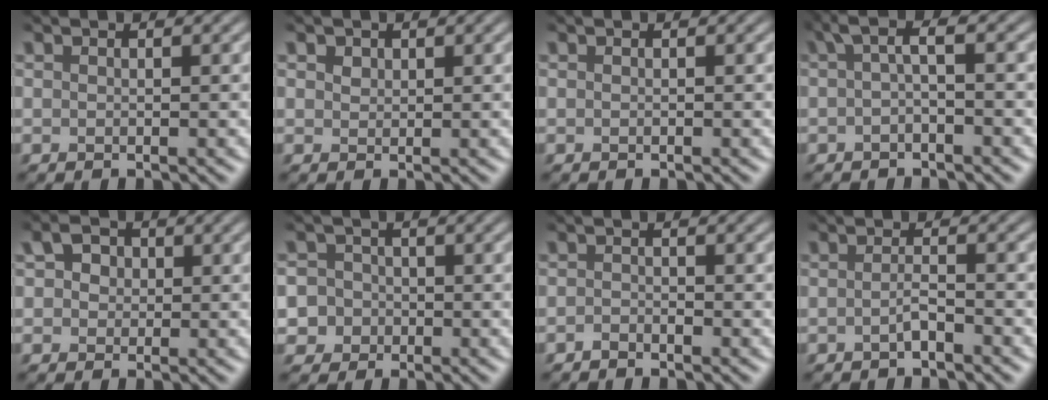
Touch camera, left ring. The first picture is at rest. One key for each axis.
{"total": 0.9, "fx": 0.5, "fy": 0.6, "fz": 0.2, "tx": -0.004, "ty": -0.001, "tz": 0.010}
{"total": 0.0}
{"total": 2.6, "fx": 0.0, "fy": 0.5, "fz": 2.5, "tx": -0.042, "ty": 0.005, "tz": -0.004}
{"total": 2.4, "fx": 0.6, "fy": 2.0, "fz": 1.1, "tx": -0.016, "ty": 0.005, "tz": 0.002}
{"total": 4.9, "fx": -1.4, "fy": 4.5, "fz": 1.2, "tx": -0.006, "ty": 0.010, "tz": -0.052}
{"total": 0.9, "fx": -0.7, "fy": 0.2, "fz": 0.4, "tx": -0.008, "ty": 0.001, "tz": -0.015}
{"total": 1.4, "fx": -0.8, "fy": 0.2, "fz": 1.1, "tx": -0.020, "ty": 0.003, "tz": -0.020}